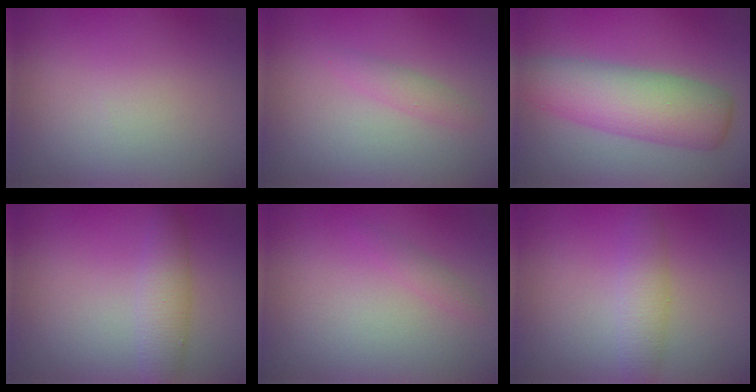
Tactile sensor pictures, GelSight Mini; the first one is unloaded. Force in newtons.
{"total": 1.3, "press": 1.3, "slide": 0.0}
{"total": 6.8, "press": 6.8, "slide": 0.3}
{"total": 2.9, "press": 2.9, "slide": 0.0}
{"total": 0.8, "press": 0.8, "slide": 0.1}
{"total": 2.5, "press": 2.5, "slide": 0.1}